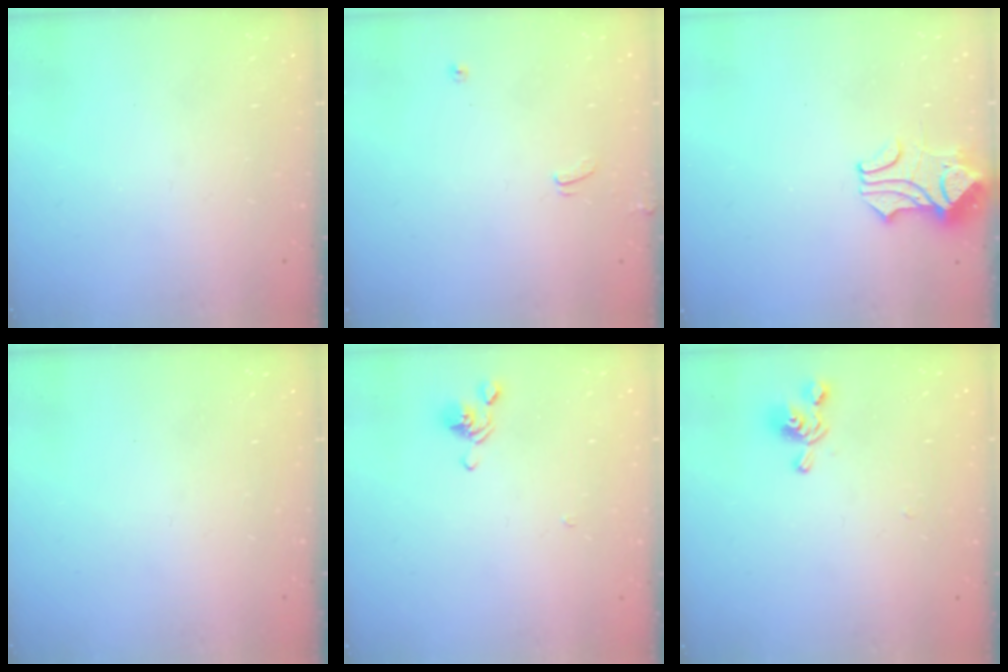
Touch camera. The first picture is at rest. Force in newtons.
{"total": 0.0}
{"total": 1.8, "press": 1.4, "slide": 1.2}
{"total": 0.0}
{"total": 2.6, "press": 2.6, "slide": 0.6}
{"total": 1.6, "press": 1.2, "slide": 1.1}